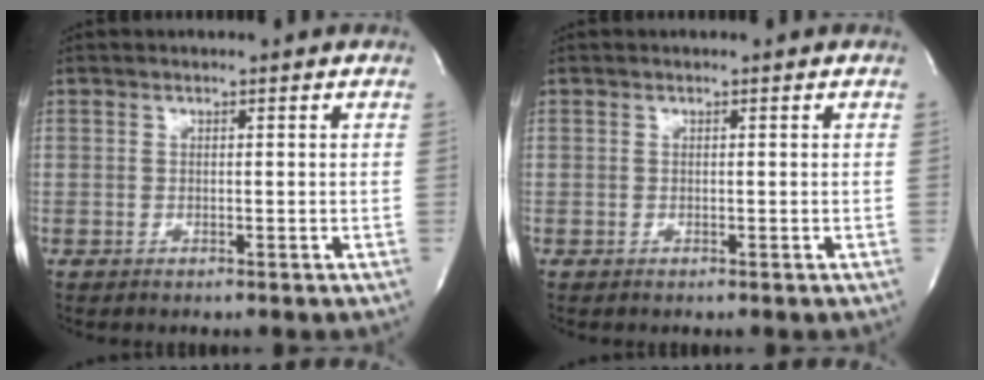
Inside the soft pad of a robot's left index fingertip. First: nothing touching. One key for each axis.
{"total": 0.0}